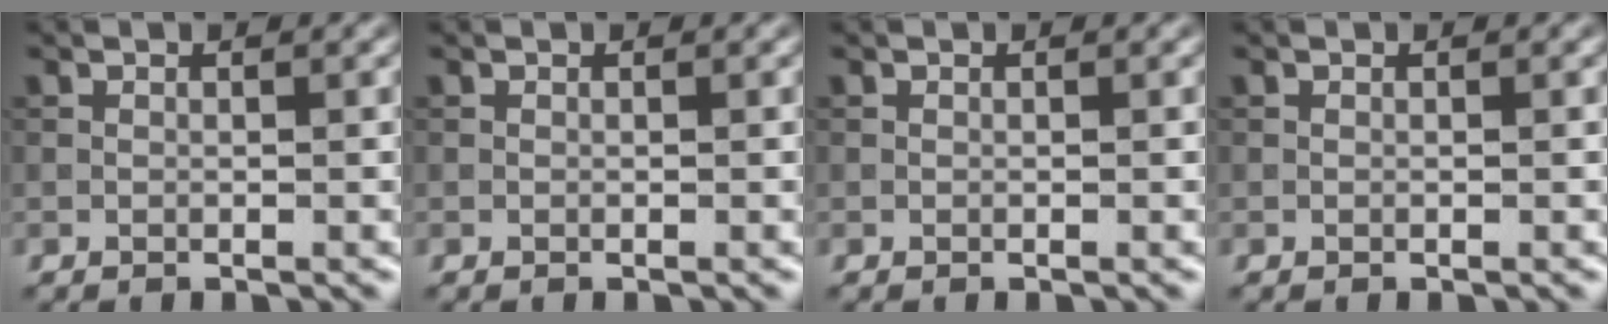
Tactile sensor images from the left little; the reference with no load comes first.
{"total": 0.0}
{"total": 0.0}
{"total": 0.0}